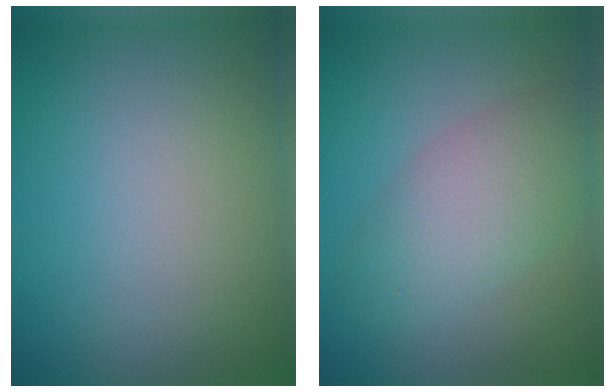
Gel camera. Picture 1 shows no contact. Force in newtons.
{"total": 4.6, "press": 4.6, "slide": 0.1}